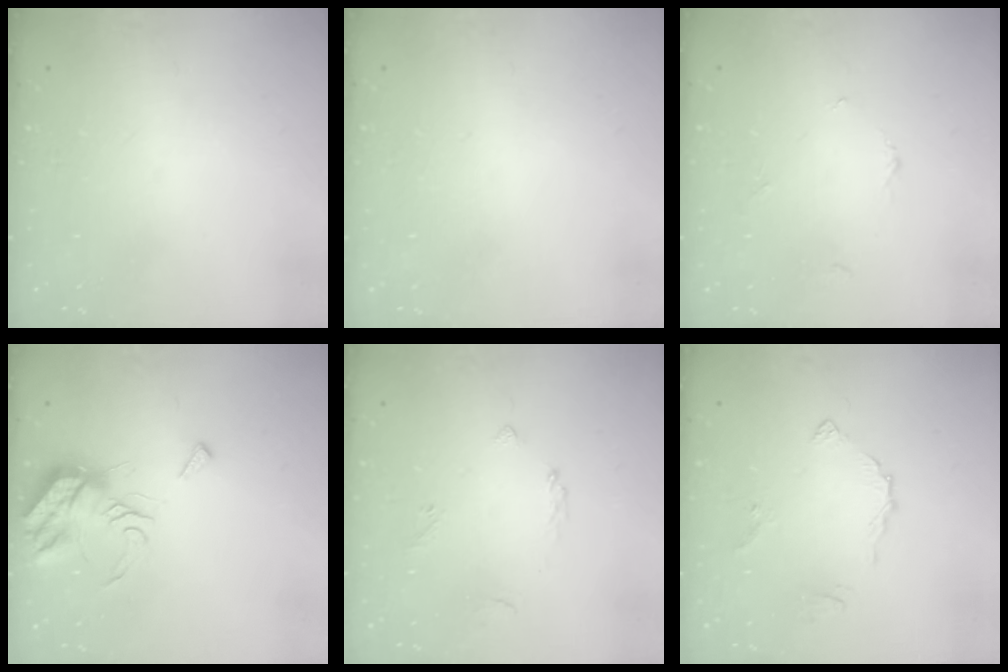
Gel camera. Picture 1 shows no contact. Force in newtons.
{"total": 1.8, "press": 1.8, "slide": 0.1}
{"total": 3.0, "press": 2.9, "slide": 0.4}
{"total": 9.1, "press": 9.1, "slide": 0.6}
{"total": 2.8, "press": 2.7, "slide": 0.6}
{"total": 5.8, "press": 5.7, "slide": 0.5}